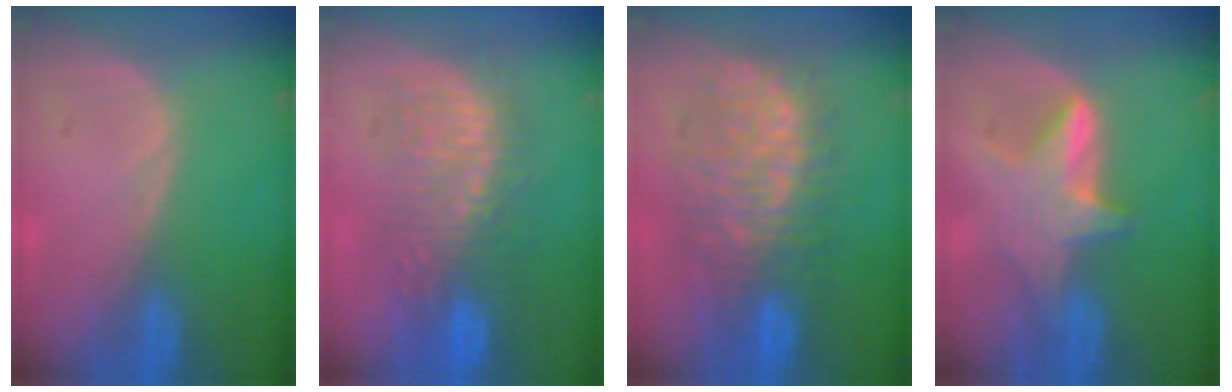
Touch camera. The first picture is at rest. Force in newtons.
{"total": 9.3, "press": 8.7, "slide": 3.4}
{"total": 10.5, "press": 10.4, "slide": 1.2}
{"total": 6.0, "press": 5.8, "slide": 1.7}